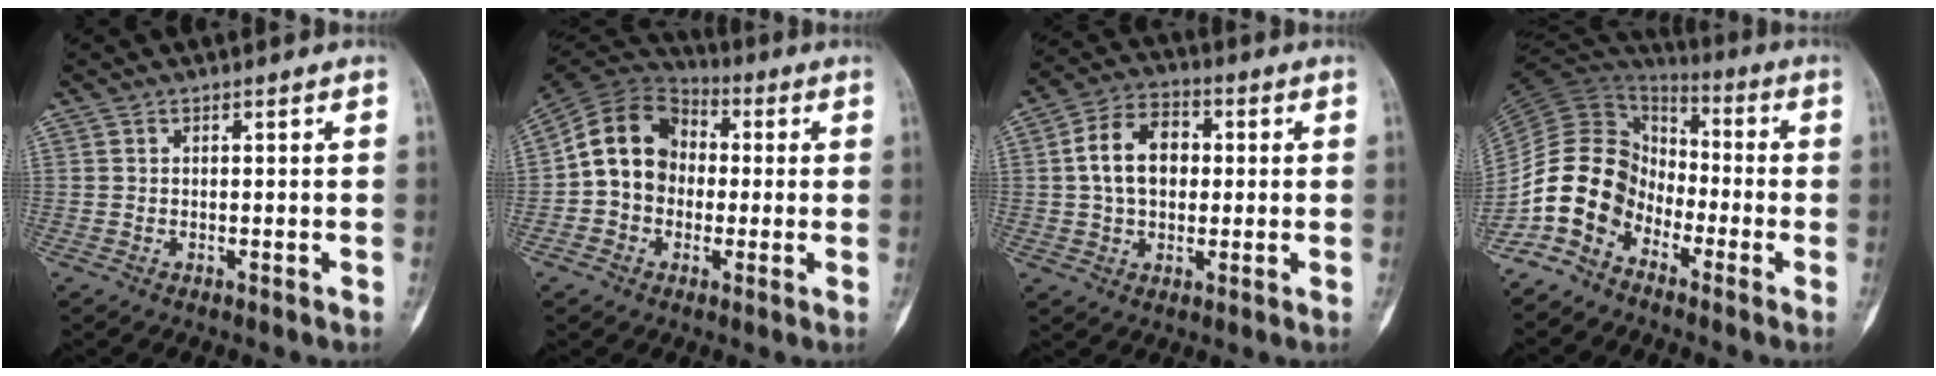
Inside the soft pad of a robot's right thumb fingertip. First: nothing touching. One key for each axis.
{"total": 13.4, "fx": 0.0, "fy": 11.2, "fz": 7.5, "tx": -0.113, "ty": 0.035, "tz": -0.014}
{"total": 10.9, "fx": 1.0, "fy": 7.6, "fz": 7.7, "tx": -0.117, "ty": 0.018, "tz": 0.013}
{"total": 12.7, "fx": -7.1, "fy": 9.1, "fz": 5.2, "tx": -0.085, "ty": 0.070, "tz": -0.150}